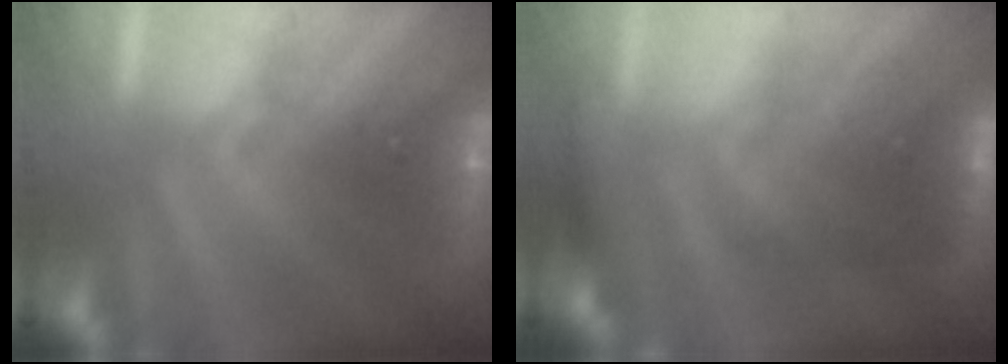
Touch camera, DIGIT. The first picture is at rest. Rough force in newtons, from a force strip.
{"total": 2.7}